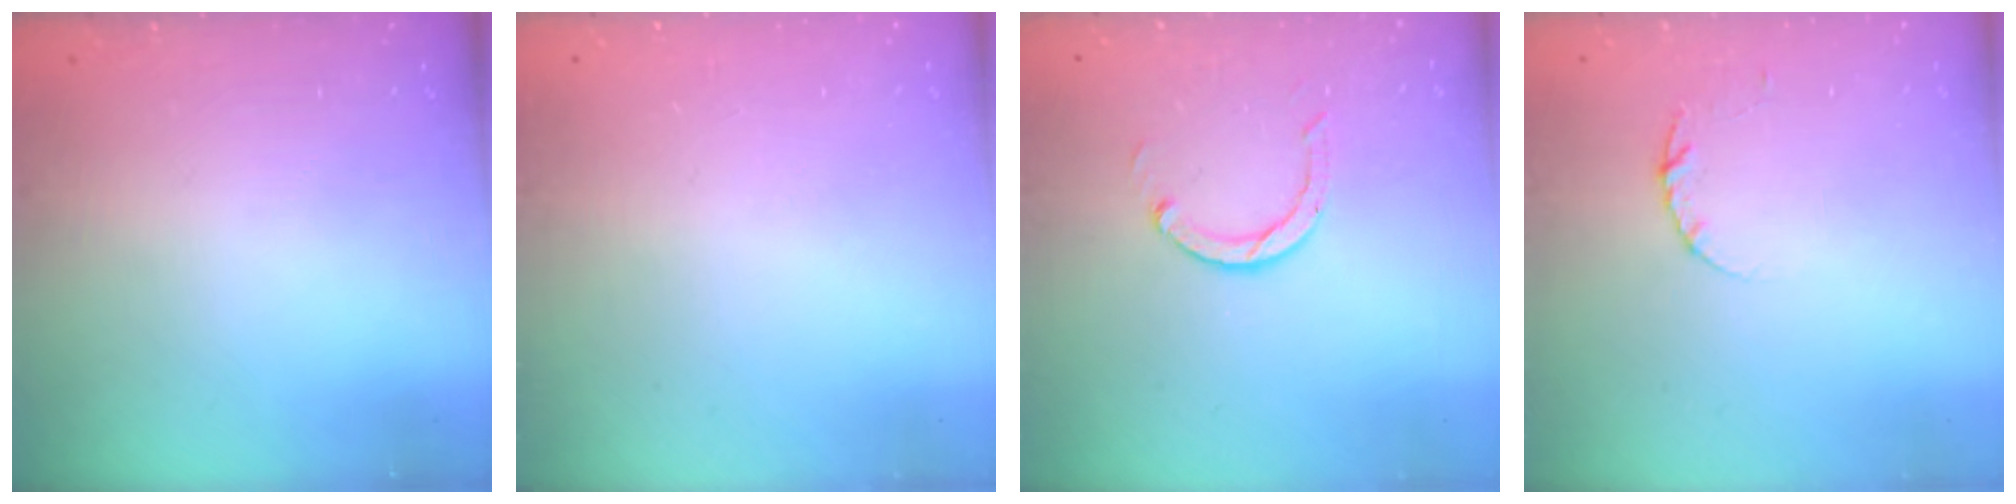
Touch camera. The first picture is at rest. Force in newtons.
{"total": 2.2, "press": 2.2, "slide": 0.1}
{"total": 3.0, "press": 3.0, "slide": 0.3}
{"total": 3.4, "press": 3.4, "slide": 0.4}